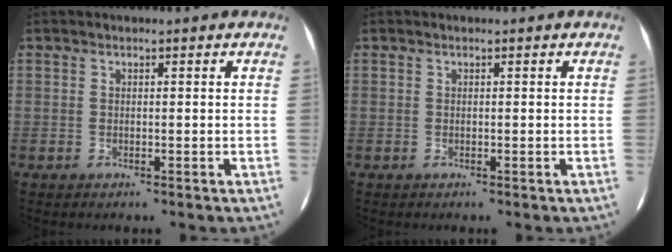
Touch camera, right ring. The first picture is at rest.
{"total": 0.0}